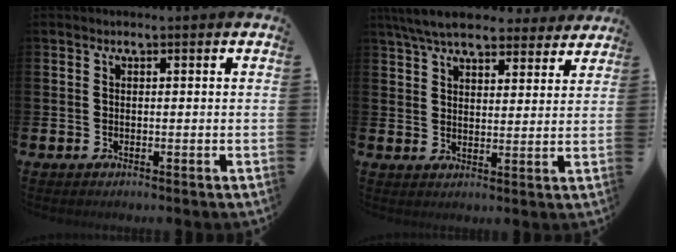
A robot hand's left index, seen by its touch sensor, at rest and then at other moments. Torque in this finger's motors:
{"motor_torque": [1.10, -1.04, 0.20, 0.21]}